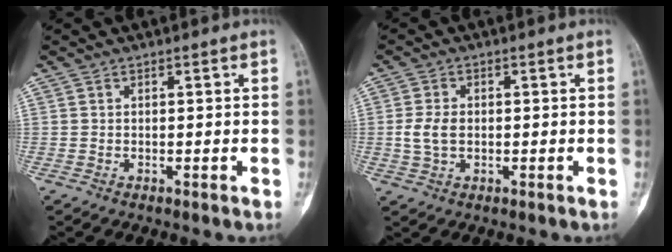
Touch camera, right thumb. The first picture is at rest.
{"total": 4.3, "force": [-0.2, 2.9, 3.2], "torque": [-0.068, 0.006, -0.002]}